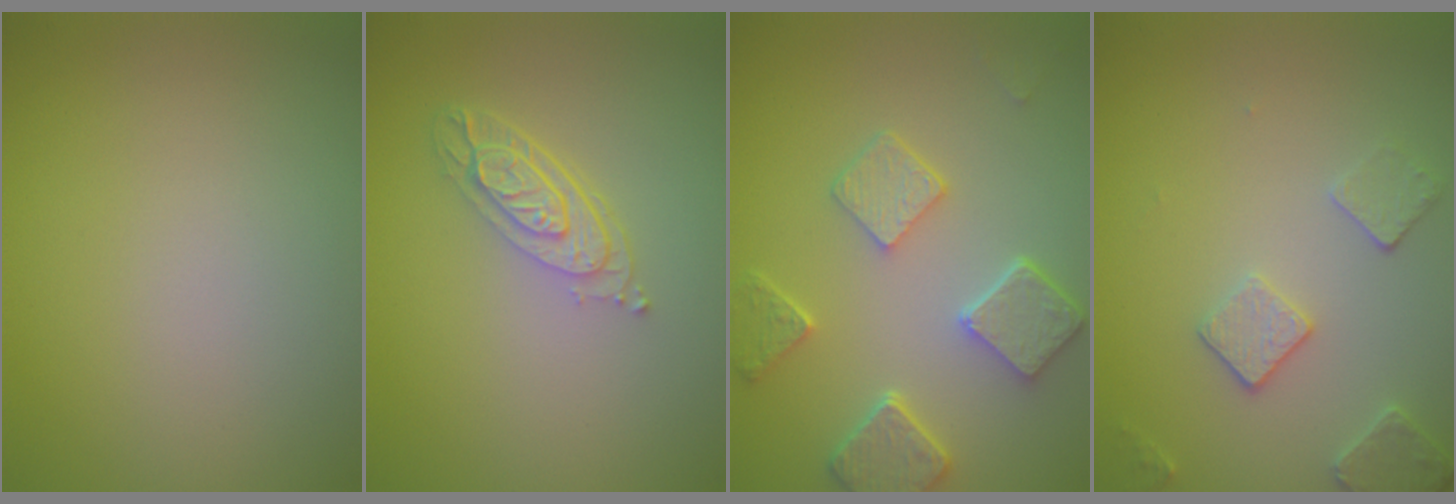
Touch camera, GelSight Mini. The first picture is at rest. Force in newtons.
{"total": 3.6, "press": 2.7, "slide": 2.4}
{"total": 5.2, "press": 4.1, "slide": 3.2}
{"total": 2.6, "press": 2.5, "slide": 0.8}